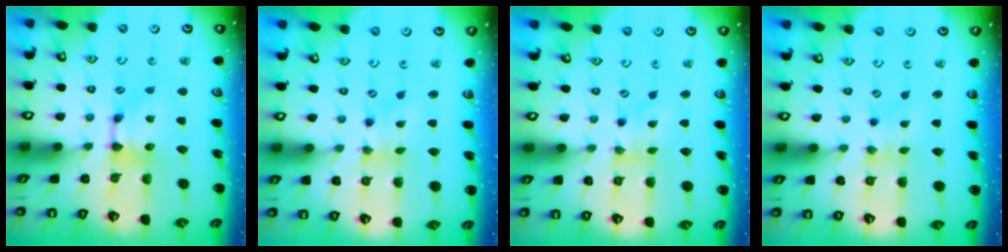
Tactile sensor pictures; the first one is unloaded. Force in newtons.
{"total": 1.2, "press": 0.0, "slide": 1.2}
{"total": 2.1, "press": 1.7, "slide": 1.2}
{"total": 3.5, "press": 3.4, "slide": 0.9}